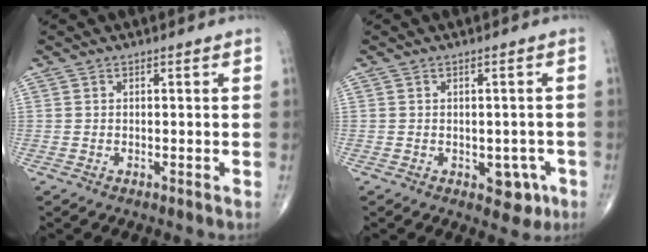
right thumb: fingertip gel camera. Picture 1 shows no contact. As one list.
[{"total": 4.7, "force": [-1.8, 3.0, 3.1], "torque": [-0.008, 0.008, -0.017]}]